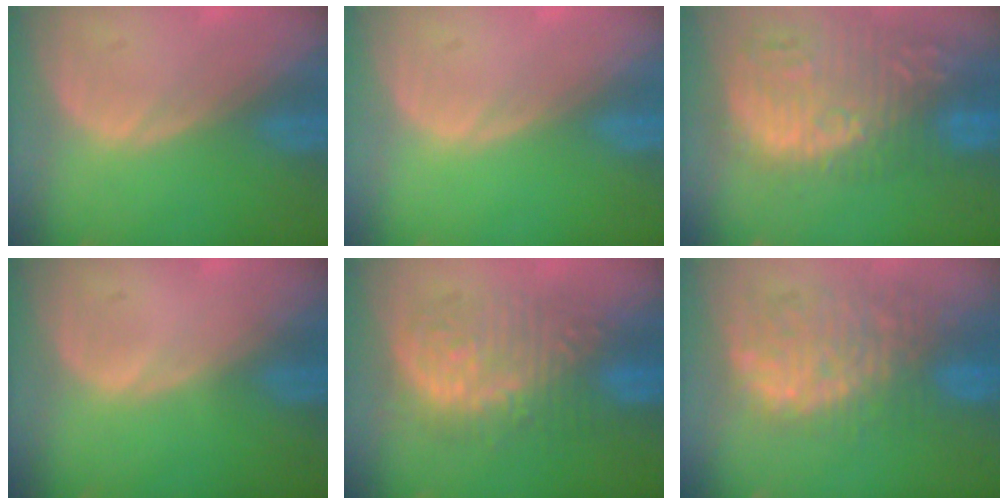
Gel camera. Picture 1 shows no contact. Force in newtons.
{"total": 0.0}
{"total": 14.6, "press": 12.6, "slide": 7.5}
{"total": 0.0}
{"total": 10.1, "press": 10.1, "slide": 0.5}
{"total": 11.0, "press": 10.1, "slide": 4.3}